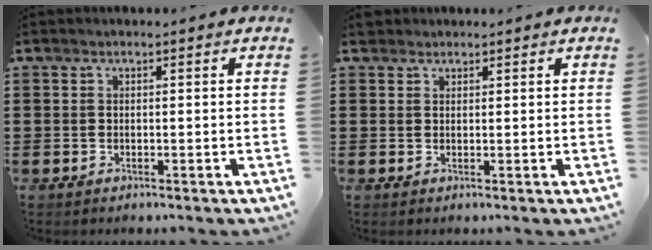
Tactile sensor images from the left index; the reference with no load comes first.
{"total": 1.4, "force": [1.2, 0.7, 0.2], "torque": [-0.008, 0.004, 0.024]}